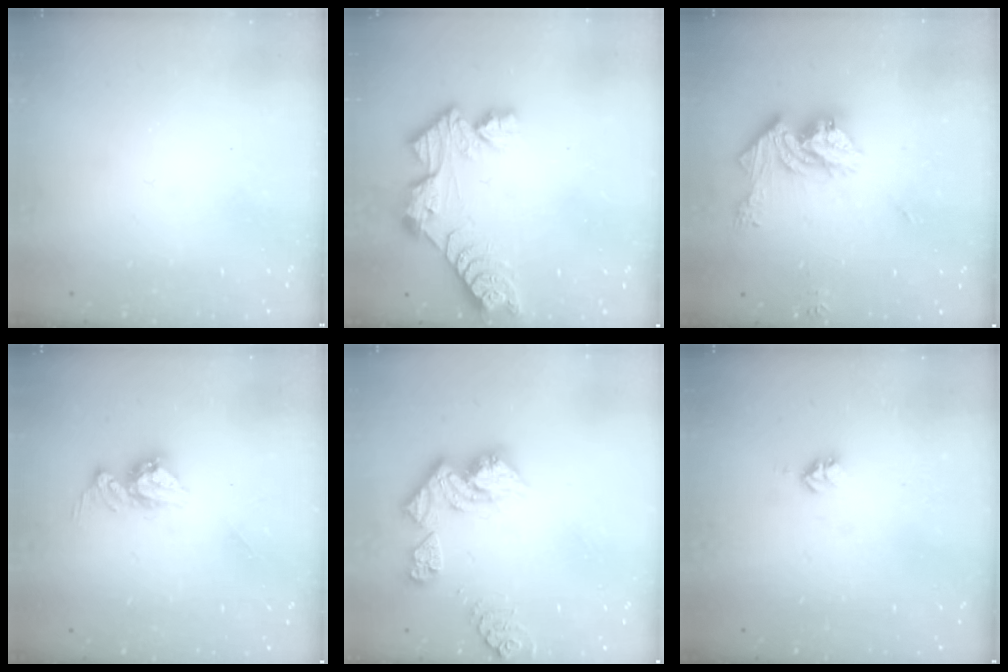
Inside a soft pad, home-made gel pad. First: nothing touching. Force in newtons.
{"total": 10.3, "press": 10.3, "slide": 1.0}
{"total": 14.0, "press": 13.9, "slide": 1.2}
{"total": 9.4, "press": 9.4, "slide": 0.8}
{"total": 13.1, "press": 13.0, "slide": 1.4}
{"total": 2.8, "press": 2.8, "slide": 0.2}